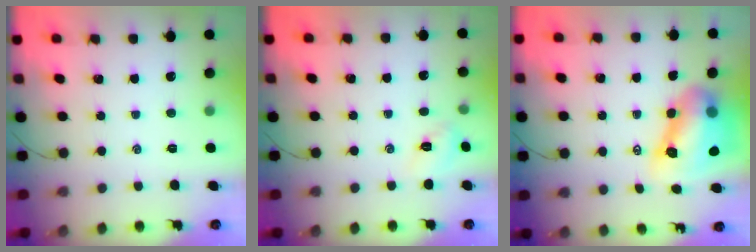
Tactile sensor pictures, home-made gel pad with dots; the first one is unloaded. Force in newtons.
{"total": 5.0, "press": 4.8, "slide": 1.5}
{"total": 12.8, "press": 12.2, "slide": 3.7}